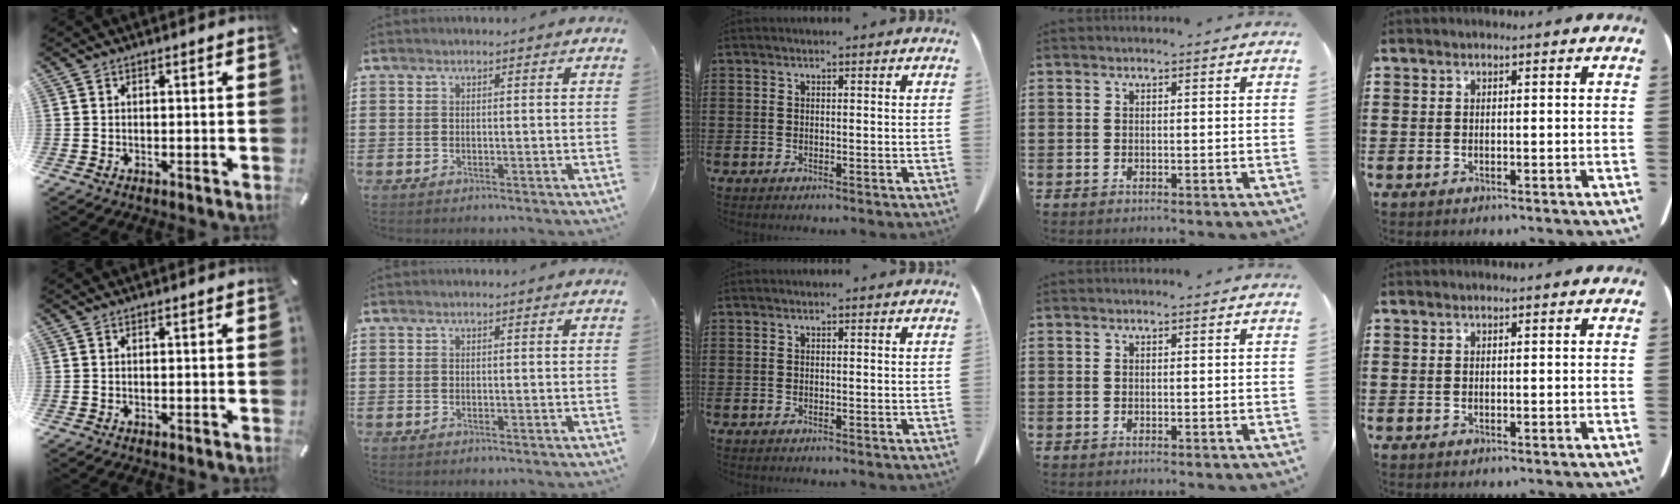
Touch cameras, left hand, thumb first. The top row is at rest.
{}